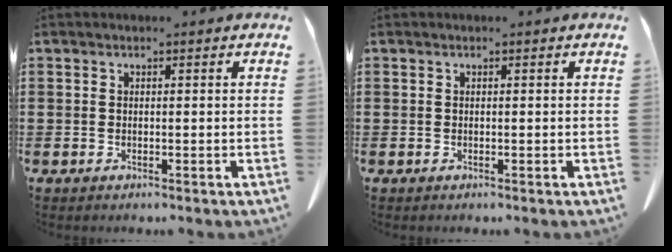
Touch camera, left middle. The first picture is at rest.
{"total": 0.0}